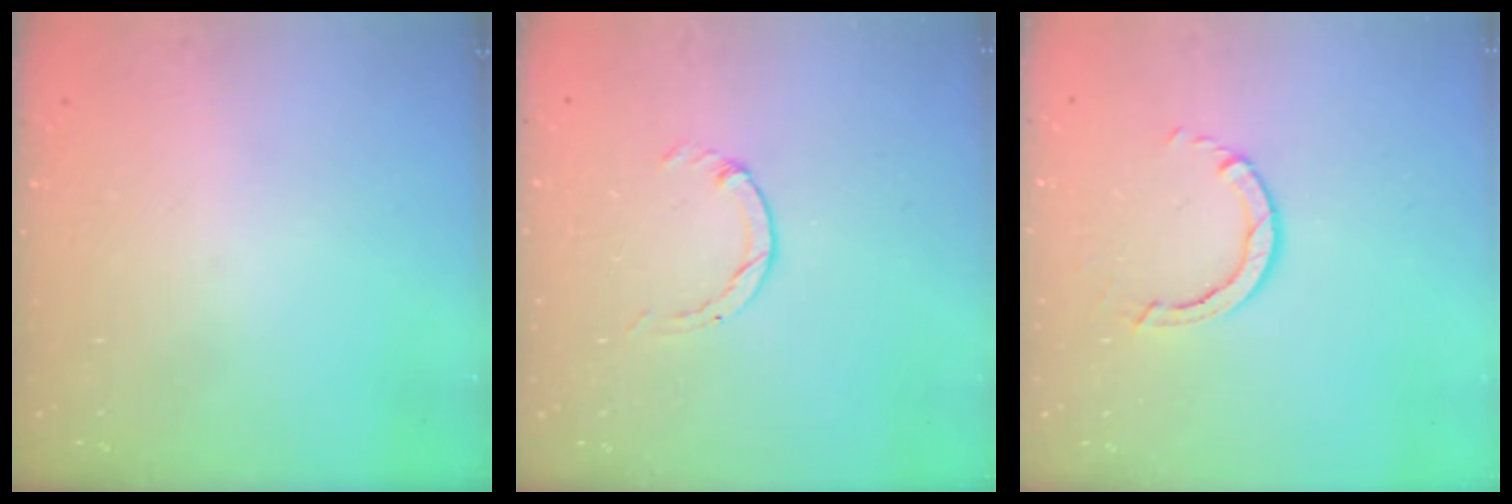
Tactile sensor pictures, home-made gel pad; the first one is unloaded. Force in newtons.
{"total": 0.0}
{"total": 2.6, "press": 2.6, "slide": 0.3}